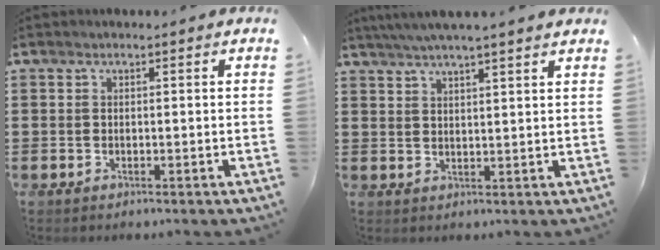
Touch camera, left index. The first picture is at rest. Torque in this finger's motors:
{"motor_torque": [2.14, 0.00, 0.40, 0.21]}